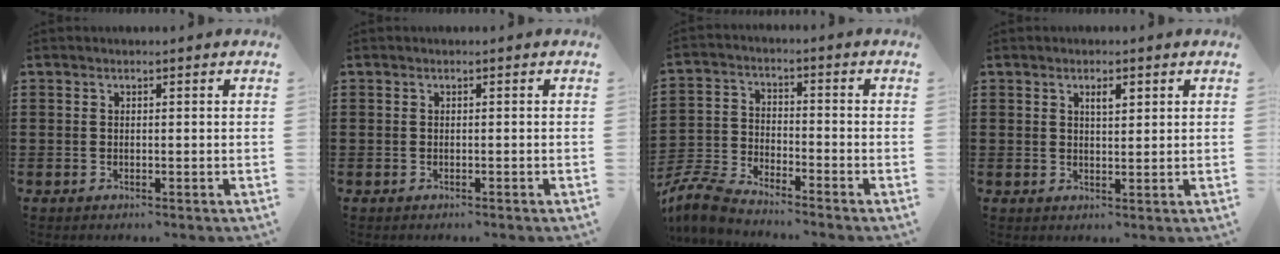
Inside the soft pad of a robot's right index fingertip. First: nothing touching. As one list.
[{"total": 0.0}, {"total": 6.3, "force": [-6.0, 0.5, 1.6], "torque": [-0.057, -0.003, -0.125]}, {"total": 2.1, "force": [0.9, 0.7, 1.7], "torque": [-0.028, 0.002, 0.012]}]